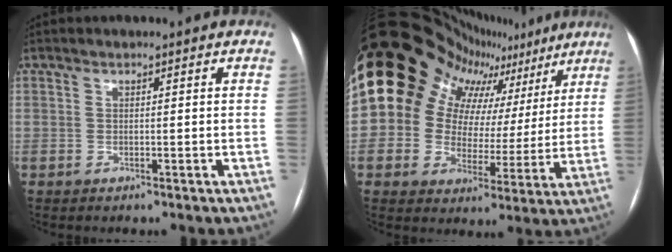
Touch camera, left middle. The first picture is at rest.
{"total": 22.6, "force": [13.1, 15.0, 10.7], "torque": [-0.176, 0.088, 0.178]}